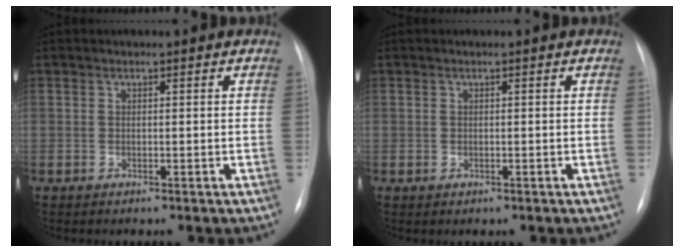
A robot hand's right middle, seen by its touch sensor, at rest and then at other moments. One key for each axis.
{"total": 0.0}